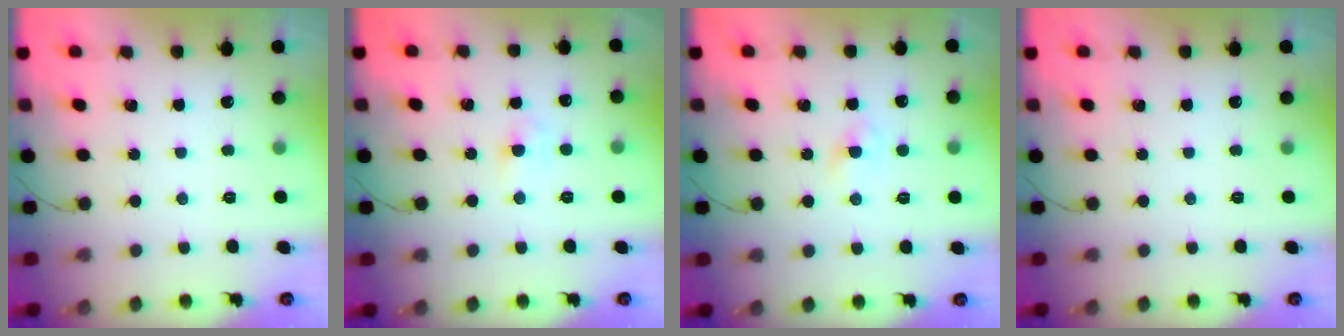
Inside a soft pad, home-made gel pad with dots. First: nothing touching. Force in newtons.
{"total": 2.5, "press": 2.3, "slide": 0.9}
{"total": 1.2, "press": 1.0, "slide": 0.5}
{"total": 0.0}